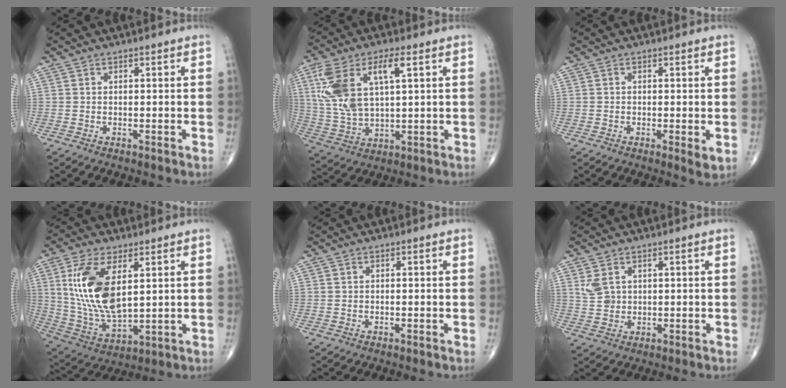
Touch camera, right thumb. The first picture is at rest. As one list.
[{"total": 14.9, "force": [4.8, 6.4, 12.6], "torque": [-0.268, 0.002, 0.100]}, {"total": 2.4, "force": [-0.4, 0.6, 2.3], "torque": [-0.040, -0.010, -0.010]}, {"total": 15.9, "force": [4.4, 7.5, 13.4], "torque": [-0.268, -0.021, 0.097]}, {"total": 0.0}, {"total": 3.7, "force": [1.5, 2.7, 2.1], "torque": [-0.036, -0.004, 0.040]}]